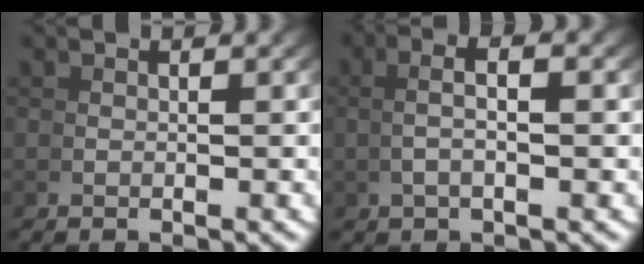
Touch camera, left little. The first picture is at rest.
{"total": 2.8, "force": [0.8, 0.4, 2.7], "torque": [-0.044, 0.013, 0.014]}